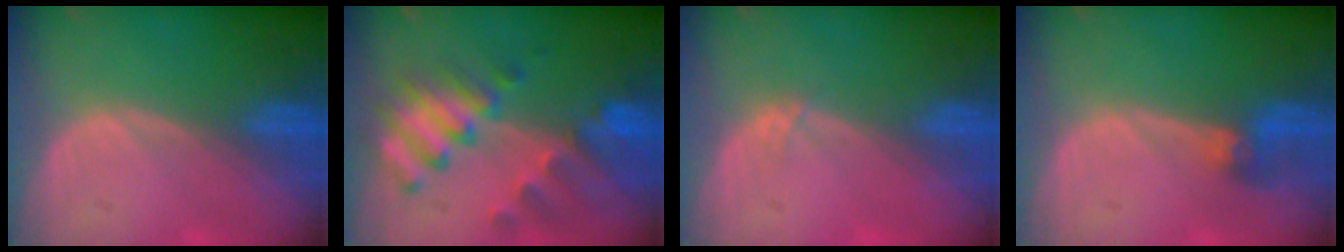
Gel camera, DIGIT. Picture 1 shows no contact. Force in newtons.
{"total": 9.8, "press": 8.7, "slide": 4.7}
{"total": 0.7, "press": 0.6, "slide": 0.3}
{"total": 2.9, "press": 2.6, "slide": 1.2}